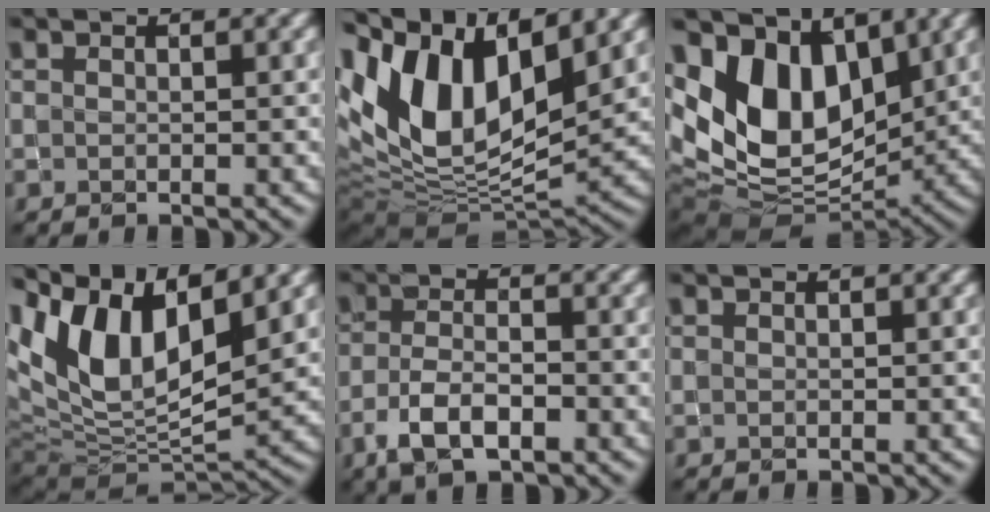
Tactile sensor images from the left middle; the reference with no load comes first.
{"total": 14.4, "force": [5.1, 7.6, 11.2], "torque": [-0.215, 0.021, 0.091]}
{"total": 11.2, "force": [3.8, 7.5, 7.4], "torque": [-0.155, 0.003, 0.068]}
{"total": 12.7, "force": [5.7, 5.9, 9.6], "torque": [-0.184, 0.019, 0.104]}
{"total": 4.1, "force": [-2.3, 1.8, 2.8], "torque": [-0.056, 0.001, -0.046]}
{"total": 0.0}